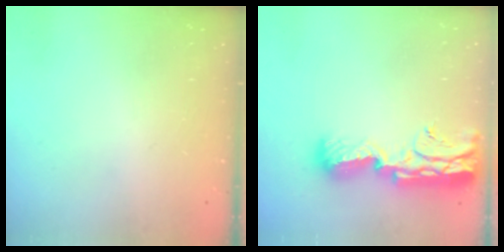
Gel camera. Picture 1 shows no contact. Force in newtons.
{"total": 20.1, "press": 19.4, "slide": 5.5}